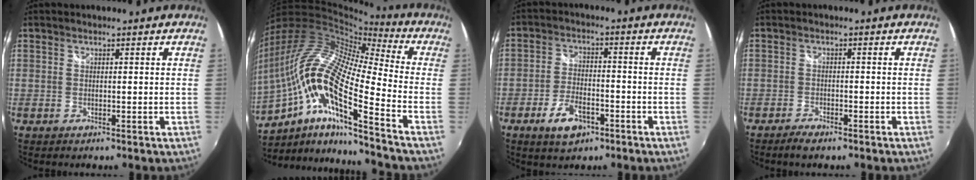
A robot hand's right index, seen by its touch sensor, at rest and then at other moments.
{"total": 23.1, "force": [-7.8, 4.3, 21.3], "torque": [-0.366, -0.049, -0.168]}
{"total": 7.6, "force": [-4.2, 3.9, 5.0], "torque": [-0.108, 0.002, -0.071]}
{"total": 3.1, "force": [-2.5, 0.9, 1.6], "torque": [-0.044, -0.004, -0.050]}